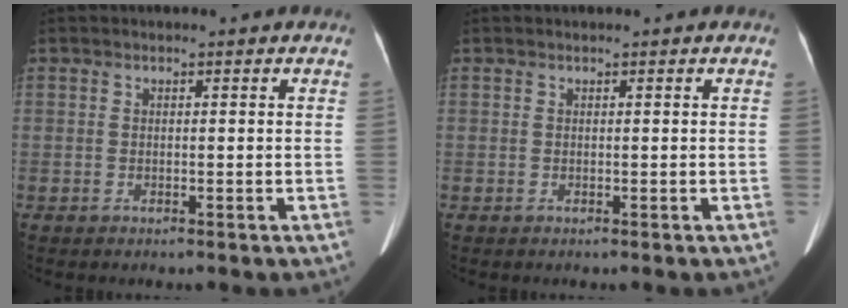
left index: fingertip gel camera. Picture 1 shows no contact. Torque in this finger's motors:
{"motor_torque": [0.40, -0.33, -0.04, -0.01]}